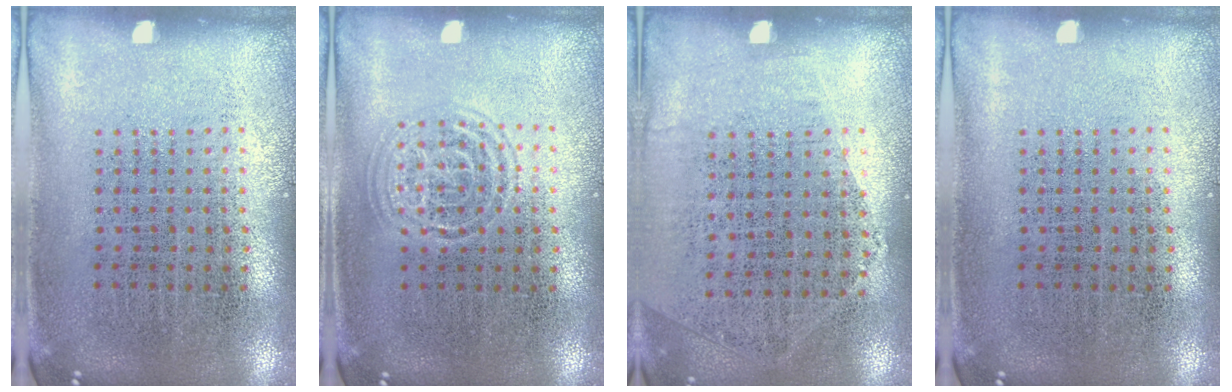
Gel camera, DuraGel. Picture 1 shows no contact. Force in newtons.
{"total": 1.4, "press": 1.3, "slide": 0.2}
{"total": 1.2, "press": 0.9, "slide": 0.7}
{"total": 0.0}